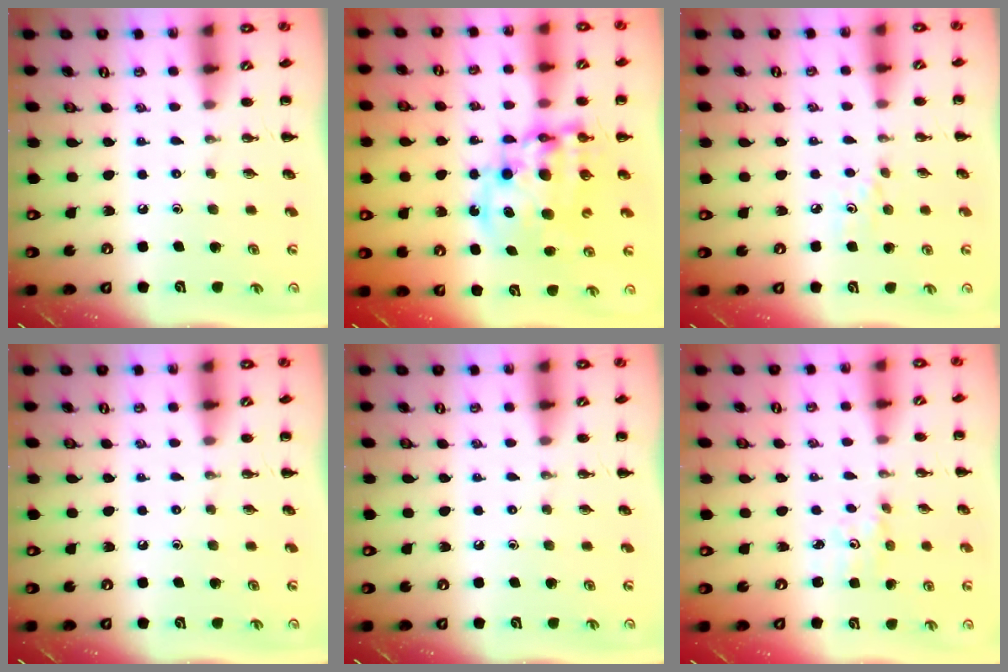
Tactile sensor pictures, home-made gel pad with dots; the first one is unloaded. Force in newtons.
{"total": 14.1, "press": 13.7, "slide": 3.3}
{"total": 4.1, "press": 3.8, "slide": 1.5}
{"total": 0.0}
{"total": 0.0}
{"total": 1.6, "press": 1.6, "slide": 0.4}